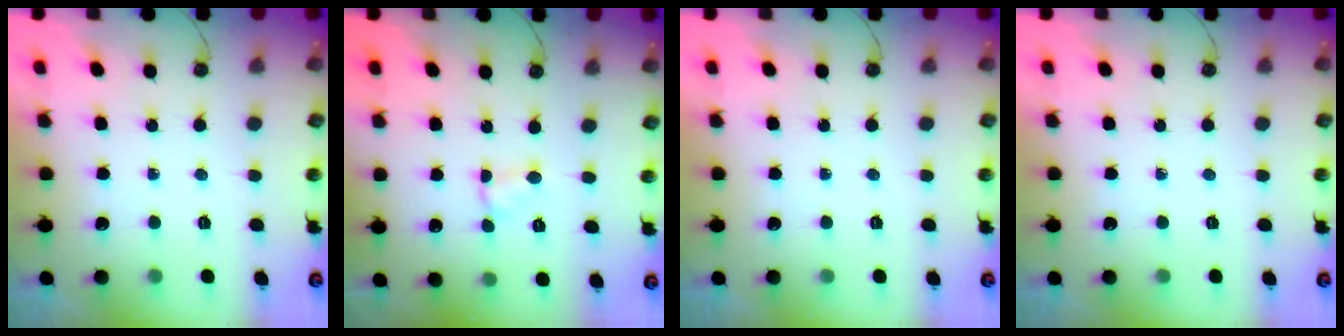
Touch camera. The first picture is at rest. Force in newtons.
{"total": 2.4, "press": 2.4, "slide": 0.3}
{"total": 0.0}
{"total": 0.0}